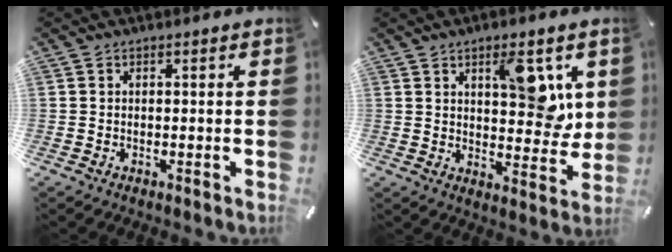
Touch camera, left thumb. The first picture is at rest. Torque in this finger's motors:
{"motor_torque": [1.84, 1.92, 1.23, -1.21, 0.39]}